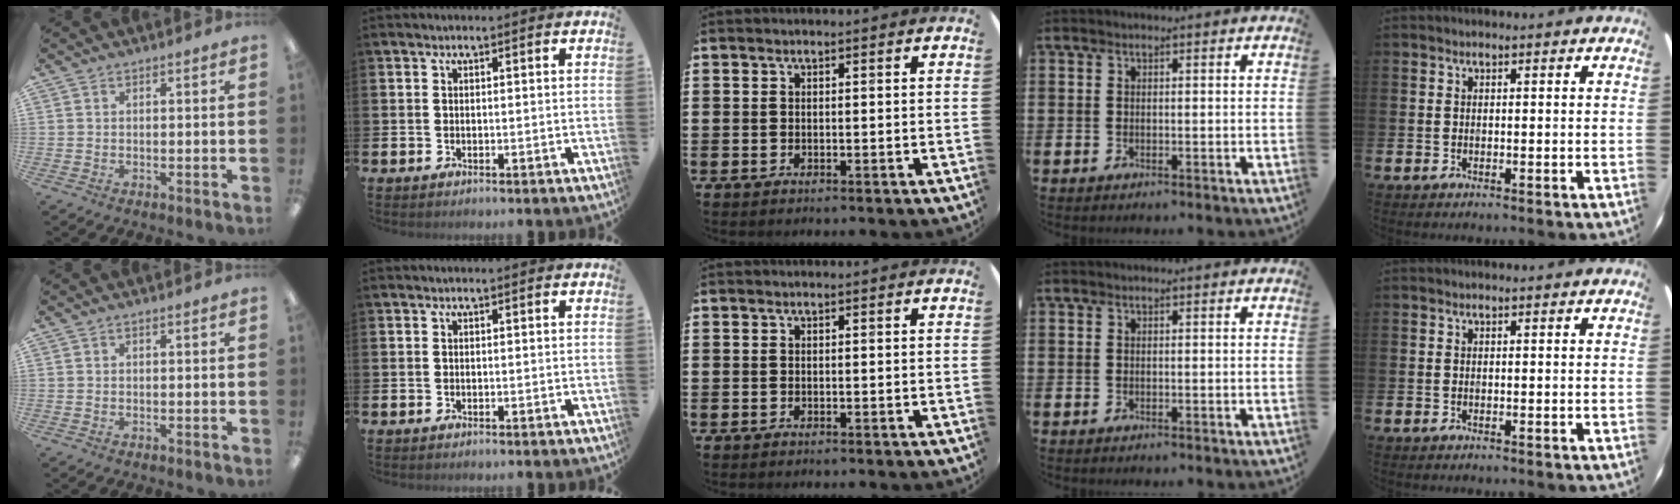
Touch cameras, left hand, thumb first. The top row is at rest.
{}